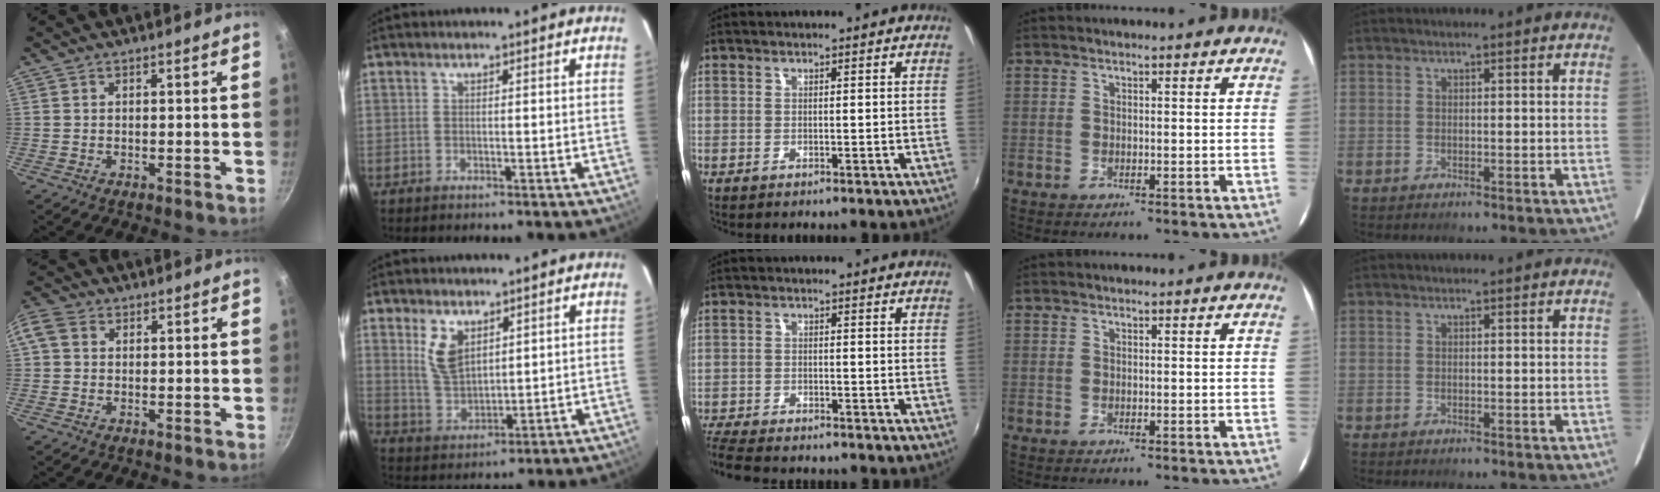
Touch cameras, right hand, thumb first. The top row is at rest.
{"thumb": {"total": 4.8, "force": [1.1, 3.9, 2.7], "torque": [-0.056, 0.012, 0.008]}, "index": {"total": 7.2, "force": [3.5, 4.0, 4.9], "torque": [-0.092, 0.000, 0.077]}, "middle": {"total": 9.4, "force": [-8.4, 2.2, 3.6], "torque": [-0.103, -0.025, -0.147]}}